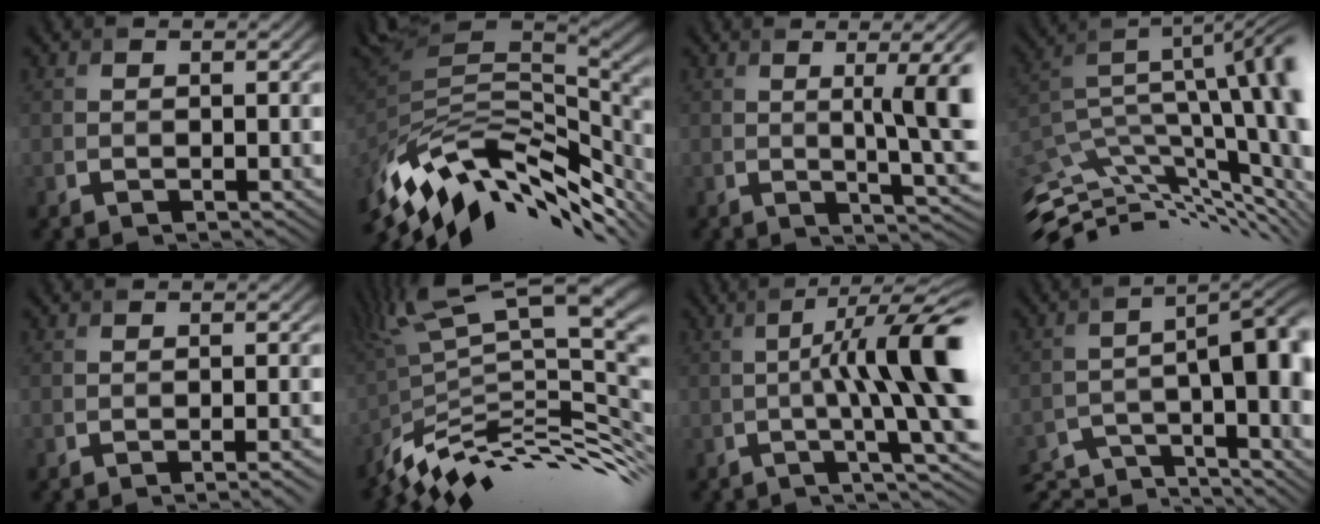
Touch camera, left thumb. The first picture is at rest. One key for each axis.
{"total": 13.6, "fx": -7.0, "fy": 5.5, "fz": 10.2, "tx": -0.208, "ty": -0.013, "tz": -0.128}
{"total": 8.8, "fx": 0.7, "fy": 1.9, "fz": 8.5, "tx": -0.109, "ty": 0.015, "tz": 0.020}
{"total": 13.9, "fx": -2.9, "fy": 6.2, "fz": 12.0, "tx": -0.215, "ty": -0.016, "tz": -0.027}
{"total": 2.1, "fx": -1.2, "fy": 0.5, "fz": 1.7, "tx": -0.015, "ty": 0.006, "tz": -0.025}
{"total": 13.1, "fx": -2.6, "fy": 3.6, "fz": 12.3, "tx": -0.204, "ty": 0.020, "tz": -0.043}
{"total": 12.6, "fx": -0.4, "fy": 1.8, "fz": 12.5, "tx": -0.166, "ty": 0.003, "tz": 0.004}
{"total": 11.1, "fx": -7.3, "fy": 3.0, "fz": 7.8, "tx": -0.126, "ty": -0.011, "tz": -0.106}